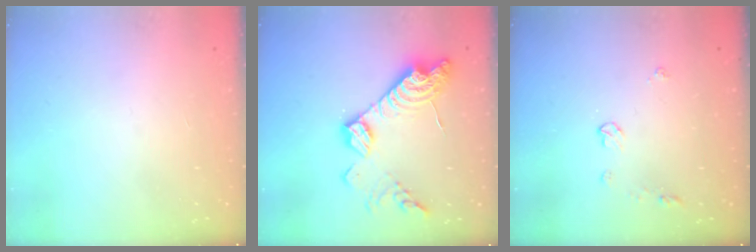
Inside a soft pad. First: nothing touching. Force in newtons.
{"total": 17.0, "press": 17.0, "slide": 1.1}
{"total": 4.0, "press": 3.9, "slide": 0.7}